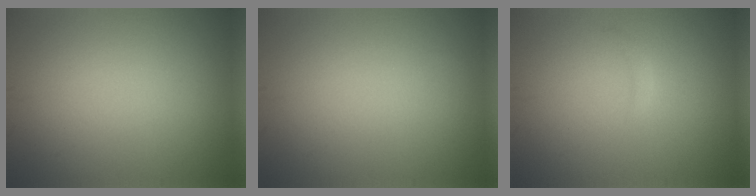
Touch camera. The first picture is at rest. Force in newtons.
{"total": 0.0}
{"total": 0.8, "press": 0.8, "slide": 0.1}